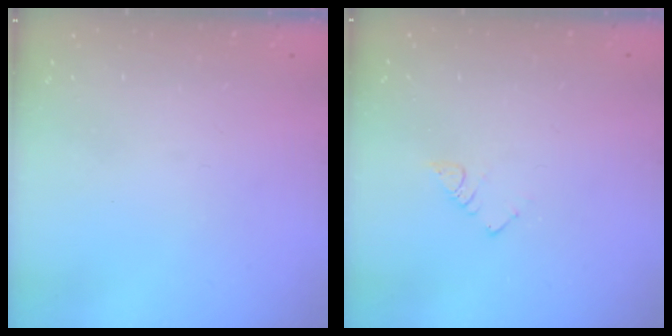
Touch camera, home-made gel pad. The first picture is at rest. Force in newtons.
{"total": 3.4, "press": 3.4, "slide": 0.5}